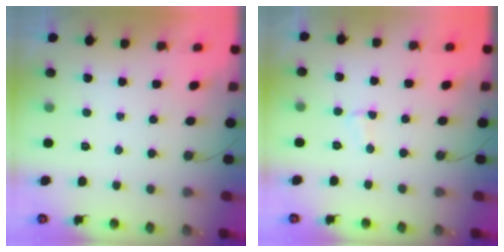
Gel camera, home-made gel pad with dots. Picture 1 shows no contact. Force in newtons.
{"total": 2.8, "press": 2.7, "slide": 0.5}